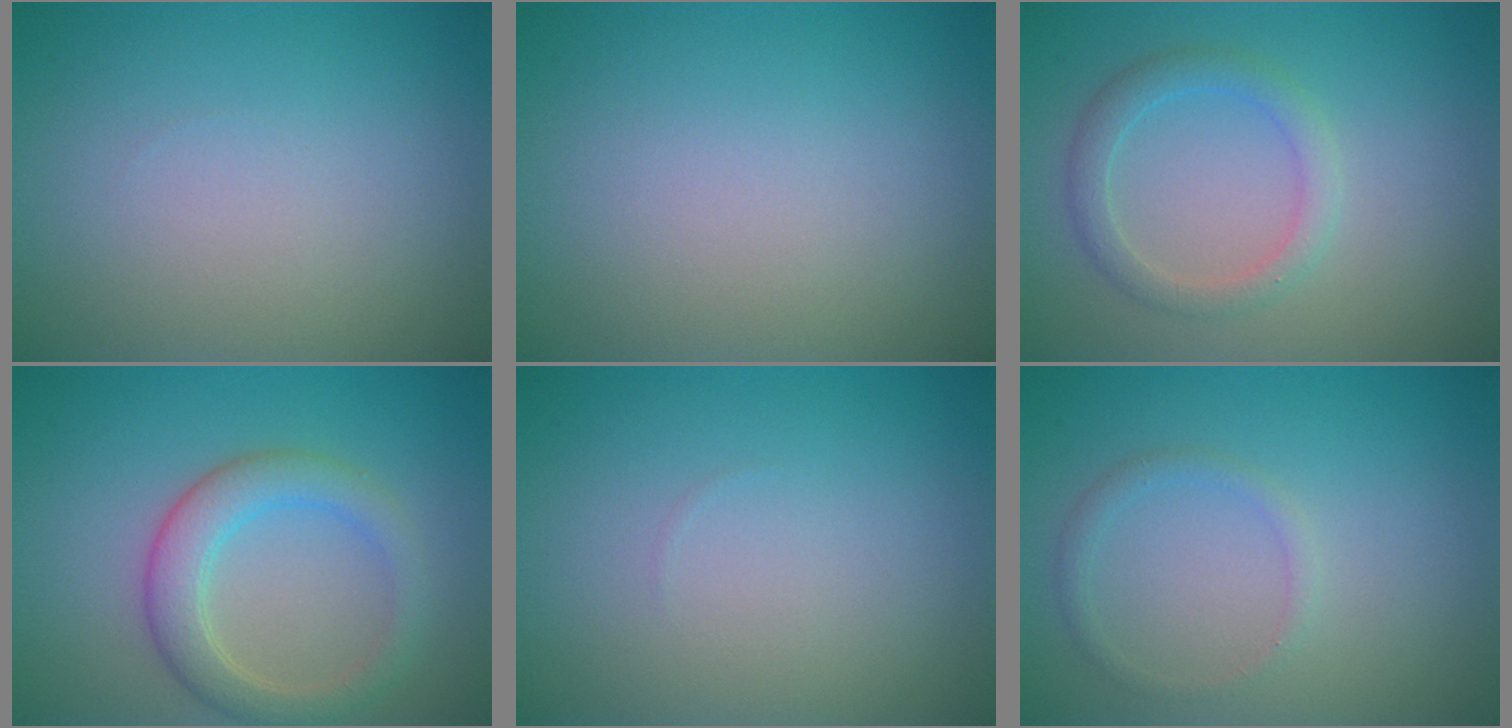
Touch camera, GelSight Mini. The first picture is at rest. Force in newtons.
{"total": 0.0}
{"total": 2.3, "press": 2.3, "slide": 0.1}
{"total": 4.0, "press": 4.0, "slide": 0.2}
{"total": 0.0}
{"total": 1.1, "press": 1.1, "slide": 0.1}